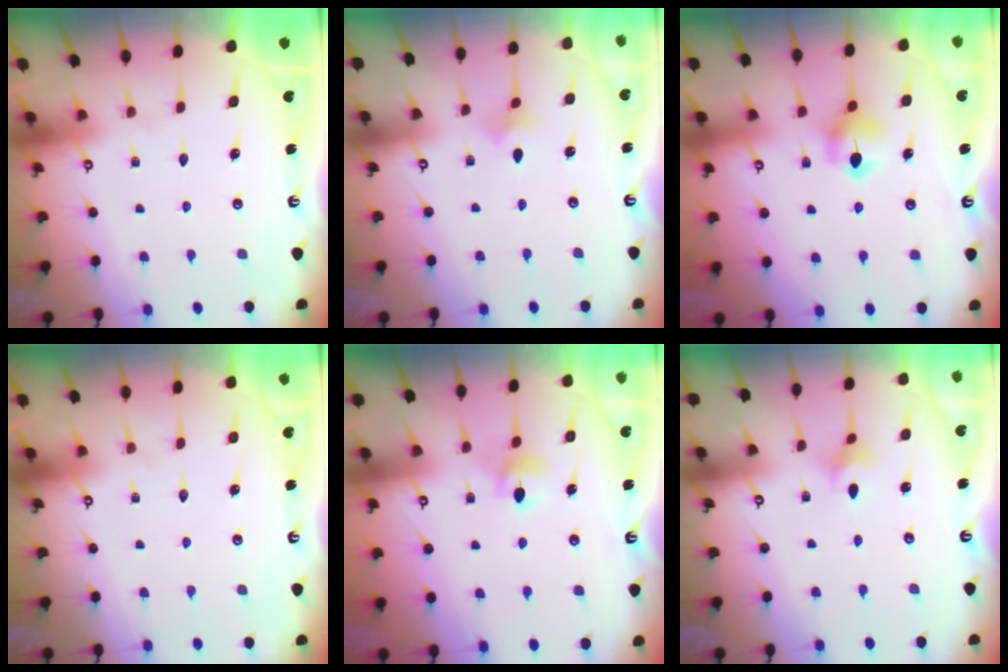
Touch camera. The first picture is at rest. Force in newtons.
{"total": 3.9, "press": 3.8, "slide": 0.9}
{"total": 5.7, "press": 5.6, "slide": 0.6}
{"total": 0.0}
{"total": 5.5, "press": 5.4, "slide": 0.6}
{"total": 2.8, "press": 2.7, "slide": 0.7}